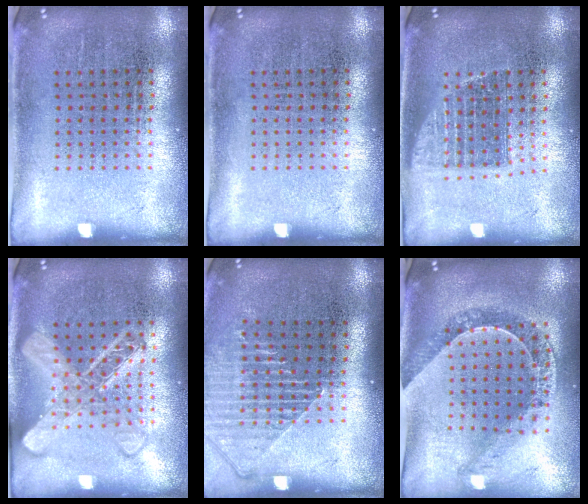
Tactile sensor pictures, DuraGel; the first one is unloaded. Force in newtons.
{"total": 0.0}
{"total": 1.3, "press": 1.1, "slide": 0.7}
{"total": 2.8, "press": 2.8, "slide": 0.5}
{"total": 1.5, "press": 1.3, "slide": 0.6}
{"total": 1.0, "press": 1.0, "slide": 0.2}